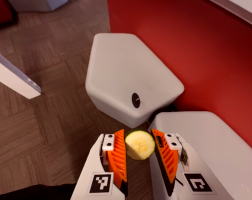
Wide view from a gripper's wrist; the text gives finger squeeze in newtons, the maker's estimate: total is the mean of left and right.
{"total": 11.6, "left": 12.2, "right": 11.1}